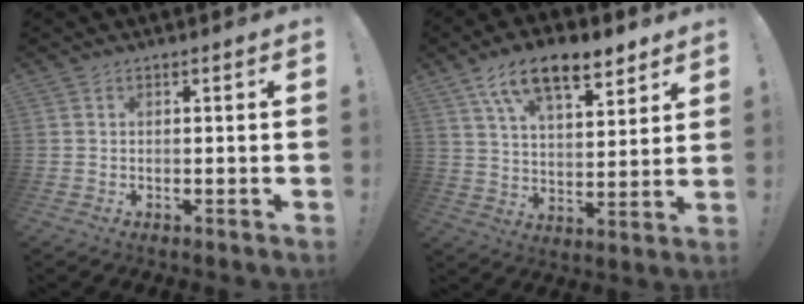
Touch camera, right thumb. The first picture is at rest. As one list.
[{"total": 14.5, "force": [9.5, 6.2, 9.1], "torque": [-0.151, -0.048, 0.167]}]